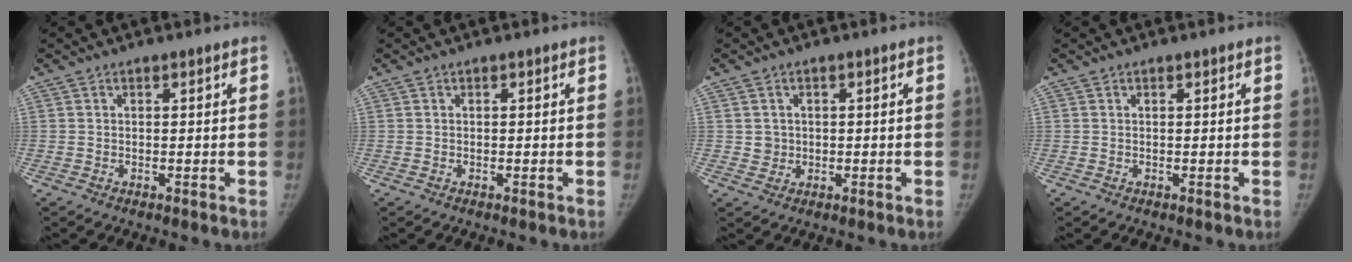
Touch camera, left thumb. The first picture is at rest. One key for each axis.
{"total": 0.0}
{"total": 2.2, "fx": 0.2, "fy": 2.2, "fz": 0.4, "tx": 0.010, "ty": 0.002, "tz": 0.006}
{"total": 0.0}